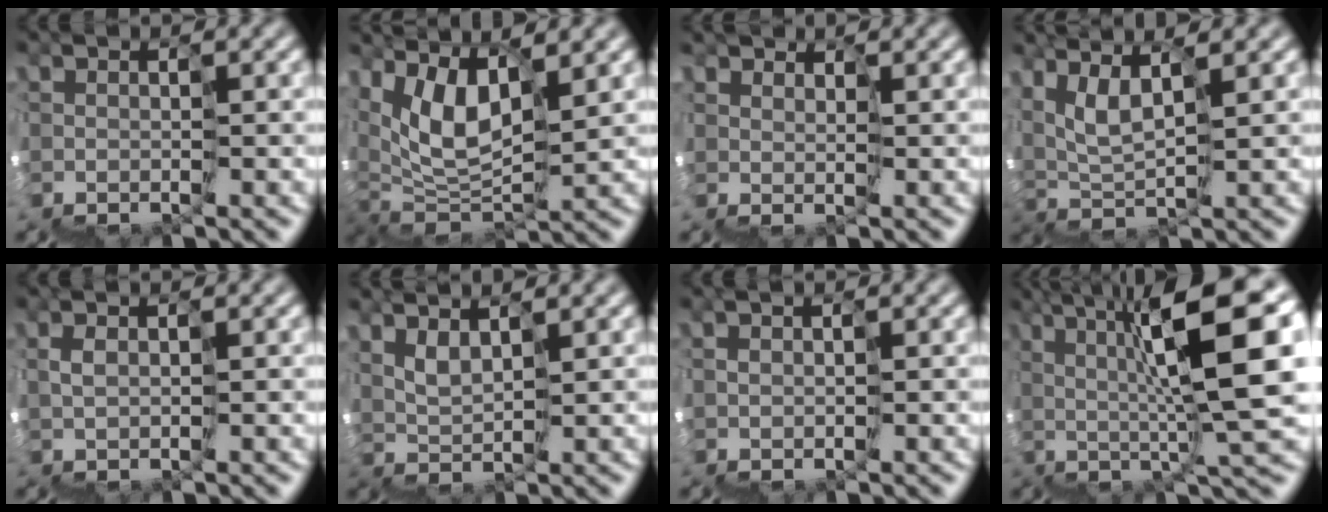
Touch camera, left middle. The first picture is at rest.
{"total": 4.7, "force": [3.4, 1.0, 3.1], "torque": [-0.071, 0.016, 0.058]}
{"total": 2.0, "force": [1.9, -0.1, -0.6], "torque": [0.005, 0.014, 0.037]}
{"total": 4.1, "force": [3.7, -0.3, 1.7], "torque": [-0.047, 0.025, 0.071]}
{"total": 0.7, "force": [0.4, -0.2, 0.6], "torque": [-0.015, 0.009, 0.006]}
{"total": 2.8, "force": [2.5, -1.3, -0.4], "torque": [-0.006, 0.015, 0.050]}
{"total": 1.2, "force": [0.4, 0.8, 0.8], "torque": [-0.008, 0.010, 0.010]}
{"total": 10.4, "force": [3.2, 0.3, 9.9], "torque": [-0.139, 0.036, 0.054]}